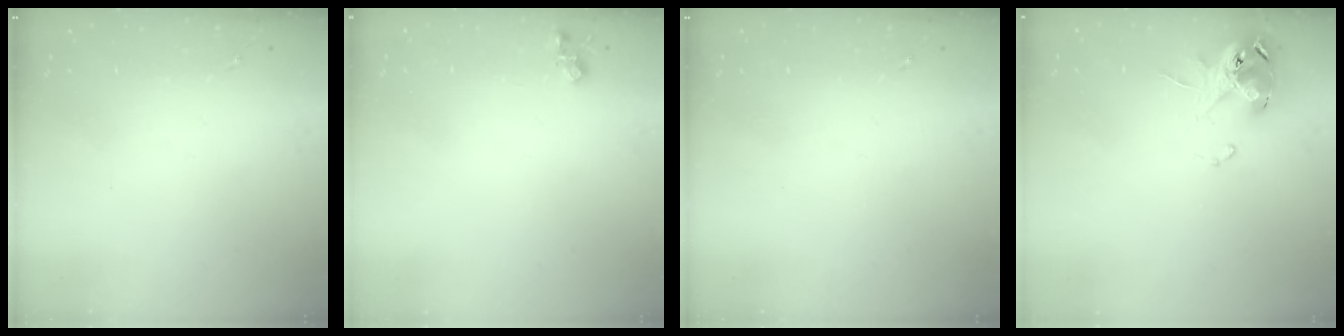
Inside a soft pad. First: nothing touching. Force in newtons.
{"total": 4.8, "press": 4.8, "slide": 0.7}
{"total": 0.0}
{"total": 12.6, "press": 12.5, "slide": 1.7}